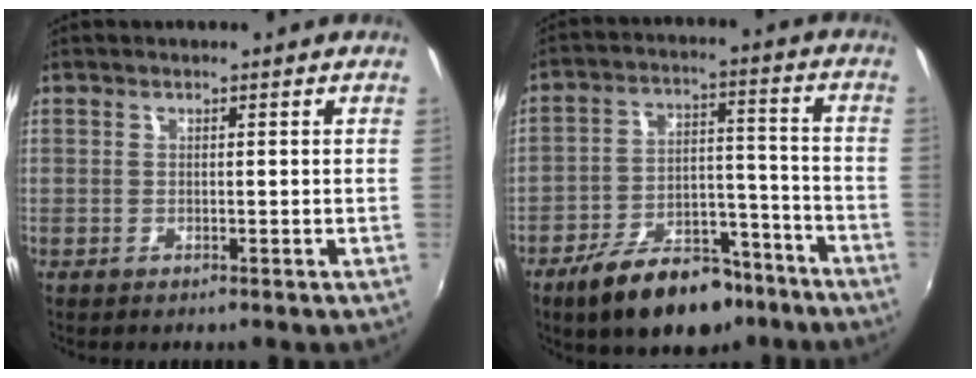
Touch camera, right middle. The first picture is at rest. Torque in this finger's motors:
{"motor_torque": [1.13, -1.01, 0.25, 0.02]}